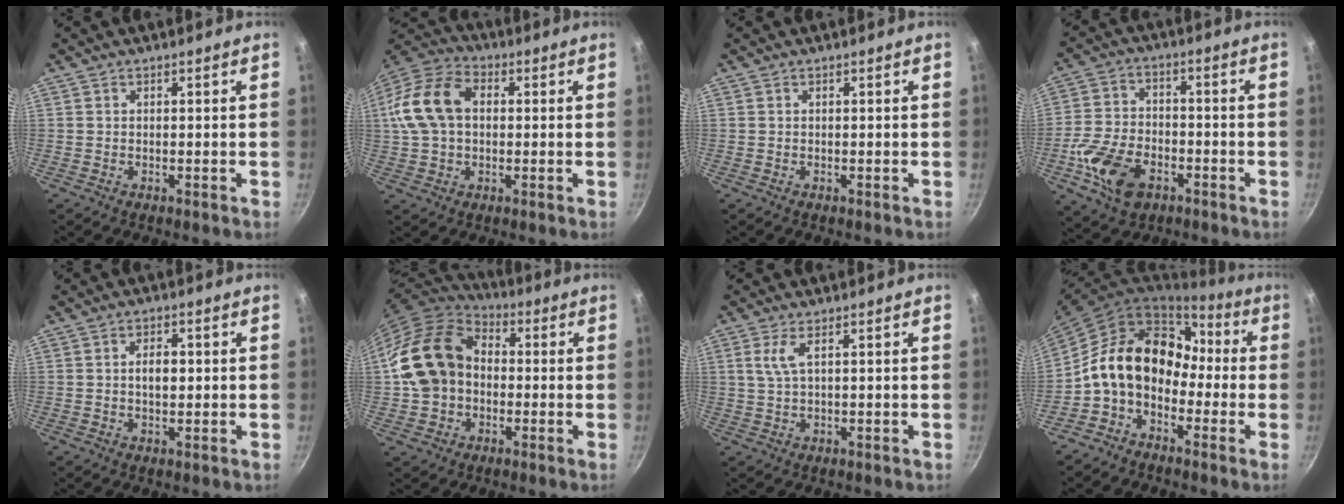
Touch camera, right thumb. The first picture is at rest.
{"total": 14.8, "force": [1.7, 10.3, 10.6], "torque": [-0.194, 0.030, 0.017]}
{"total": 0.0}
{"total": 12.6, "force": [-5.1, 8.0, 8.2], "torque": [-0.148, 0.023, -0.099]}
{"total": 3.6, "force": [0.2, 2.0, 2.9], "torque": [-0.037, 0.006, 0.000]}
{"total": 16.8, "force": [-0.3, 13.2, 10.3], "torque": [-0.171, 0.040, -0.012]}
{"total": 3.4, "force": [1.1, 0.9, 3.1], "torque": [-0.073, 0.002, 0.025]}
{"total": 16.1, "force": [-2.7, 12.2, 10.2], "torque": [-0.150, 0.072, -0.070]}